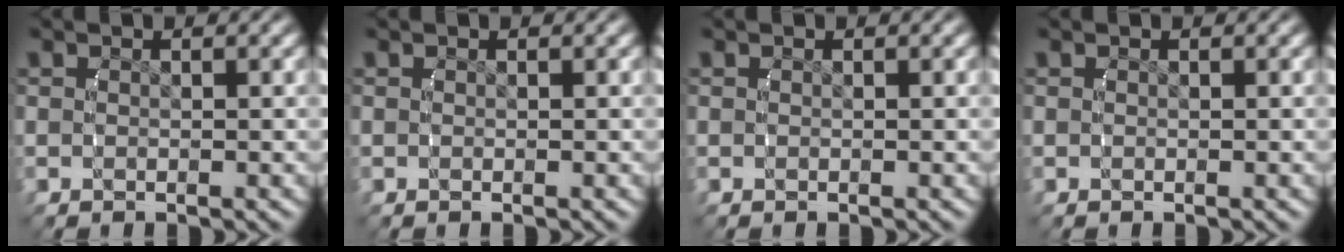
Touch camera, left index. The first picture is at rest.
{"total": 0.0}
{"total": 0.0}
{"total": 0.0}